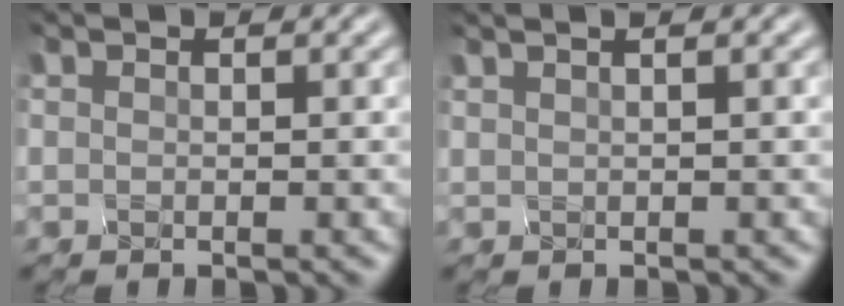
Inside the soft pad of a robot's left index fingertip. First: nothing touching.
{"total": 2.8, "force": [1.6, 1.2, 2.0], "torque": [-0.011, 0.024, -0.004]}